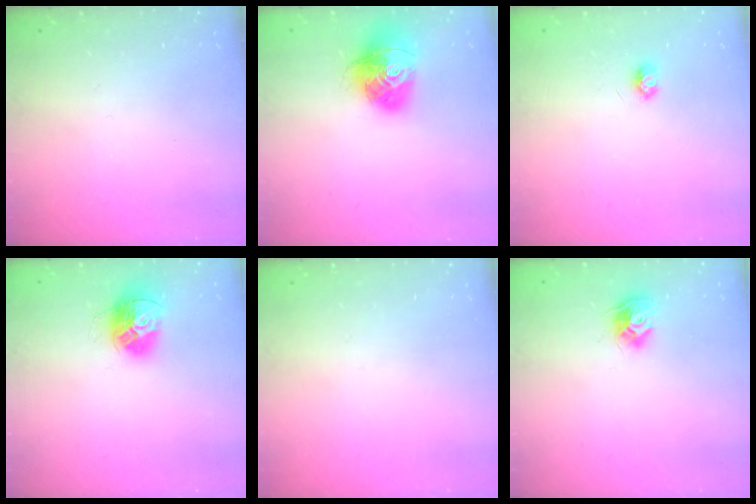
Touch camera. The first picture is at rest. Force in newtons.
{"total": 16.9, "press": 16.9, "slide": 1.7}
{"total": 3.4, "press": 3.4, "slide": 0.4}
{"total": 13.4, "press": 13.4, "slide": 1.2}
{"total": 0.0}
{"total": 9.3, "press": 9.3, "slide": 0.2}